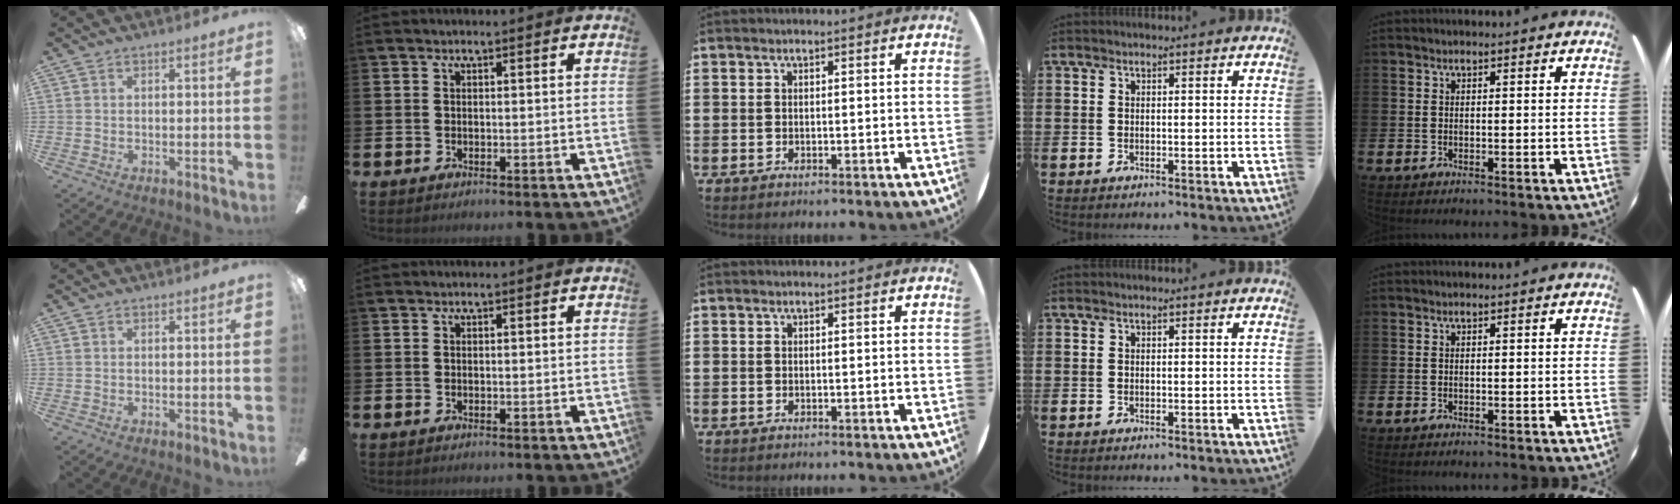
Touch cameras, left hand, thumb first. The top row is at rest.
{}